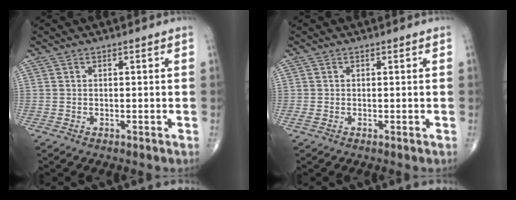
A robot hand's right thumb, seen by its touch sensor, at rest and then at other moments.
{"total": 0.7, "force": [-0.1, 0.2, 0.6], "torque": [-0.016, -0.001, -0.002]}